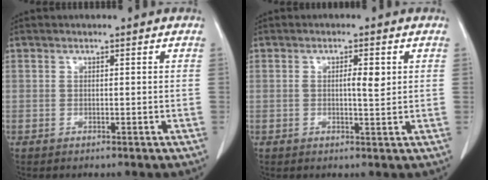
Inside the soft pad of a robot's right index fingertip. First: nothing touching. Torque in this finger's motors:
{"motor_torque": [0.09, 0.07, 0.07, 0.03]}